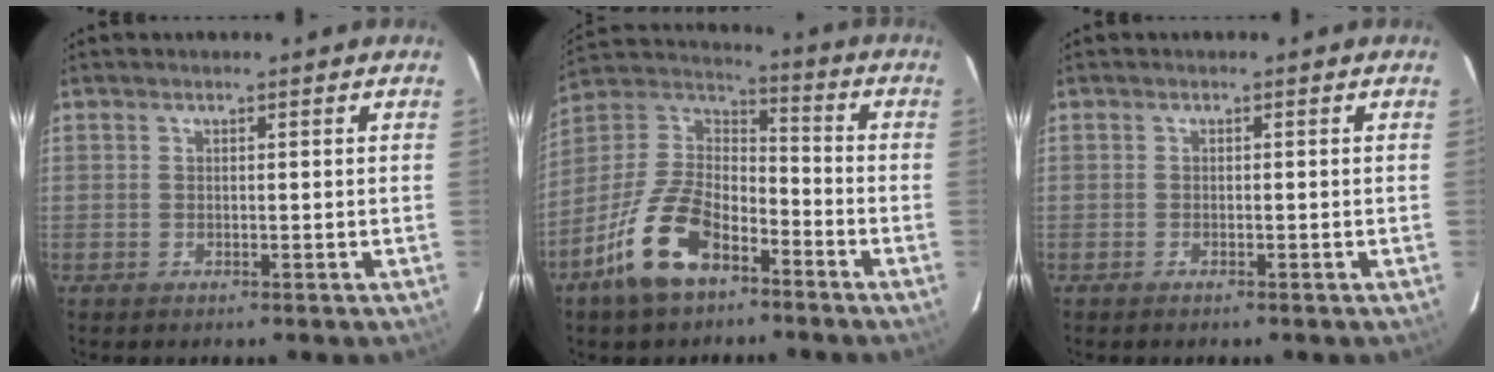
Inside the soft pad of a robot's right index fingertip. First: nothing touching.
{"total": 16.0, "force": [-9.4, 8.0, 10.2], "torque": [-0.214, 0.008, -0.172]}
{"total": 0.6, "force": [-0.6, 0.2, 0.2], "torque": [-0.004, -0.001, -0.011]}